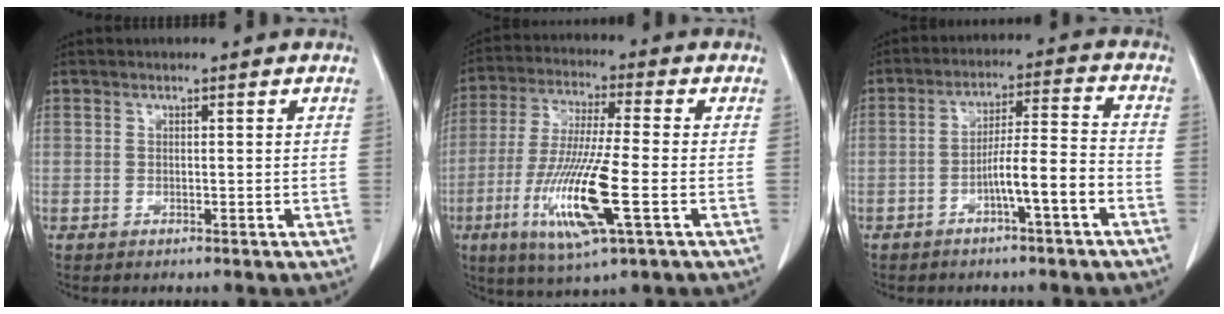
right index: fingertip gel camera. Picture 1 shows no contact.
{"total": 14.6, "force": [-4.5, 0.9, 13.8], "torque": [-0.283, -0.025, -0.085]}
{"total": 7.6, "force": [-3.5, 0.0, 6.8], "torque": [-0.116, 0.019, -0.056]}